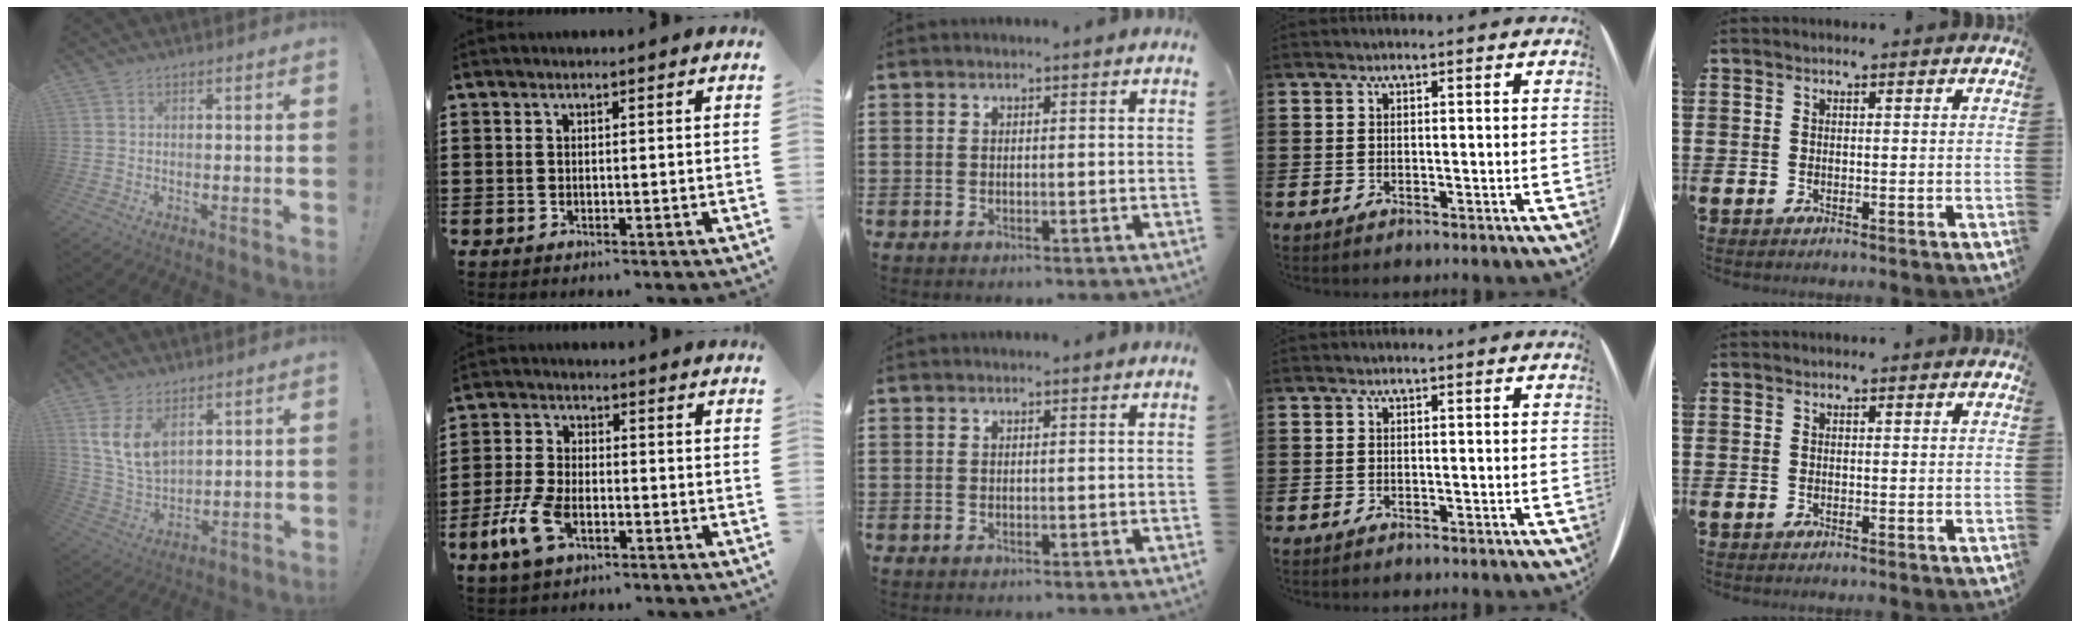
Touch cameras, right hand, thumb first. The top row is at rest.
{"thumb": {"total": 9.4, "force": [5.1, 5.6, 5.6], "torque": [-0.111, -0.022, 0.101]}, "index": {"total": 7.4, "force": [-3.2, 3.6, 5.6], "torque": [-0.147, -0.009, -0.067]}}